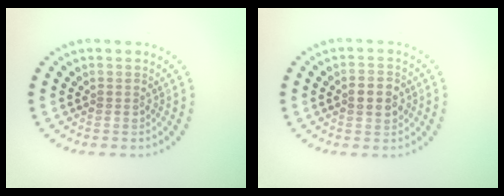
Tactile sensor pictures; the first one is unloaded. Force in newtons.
{"total": 2.8, "press": 2.8, "slide": 0.1}